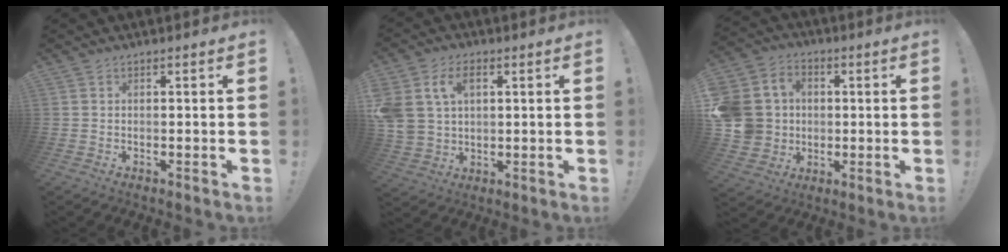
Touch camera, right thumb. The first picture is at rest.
{"total": 10.4, "force": [4.0, 7.6, 5.8], "torque": [-0.129, -0.007, 0.079]}
{"total": 13.1, "force": [-0.2, 12.0, 5.1], "torque": [-0.096, 0.012, 0.005]}